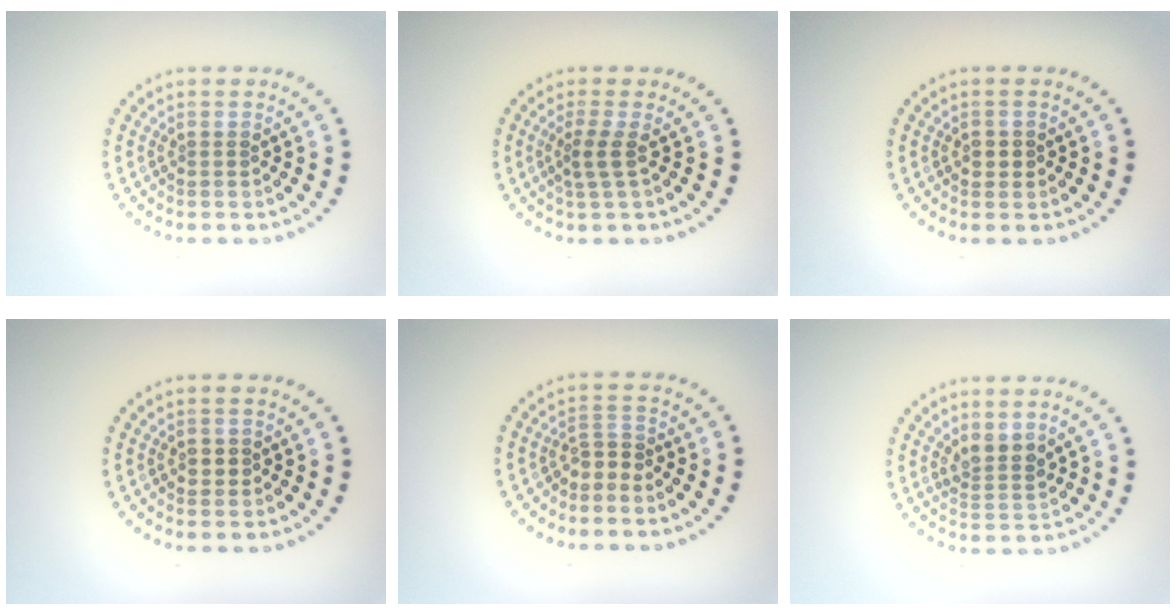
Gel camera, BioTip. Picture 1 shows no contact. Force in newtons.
{"total": 2.0, "press": 1.4, "slide": 1.4}
{"total": 1.1, "press": 1.0, "slide": 0.3}
{"total": 1.1, "press": 1.0, "slide": 0.3}
{"total": 1.7, "press": 1.1, "slide": 1.3}
{"total": 2.2, "press": 1.9, "slide": 1.2}